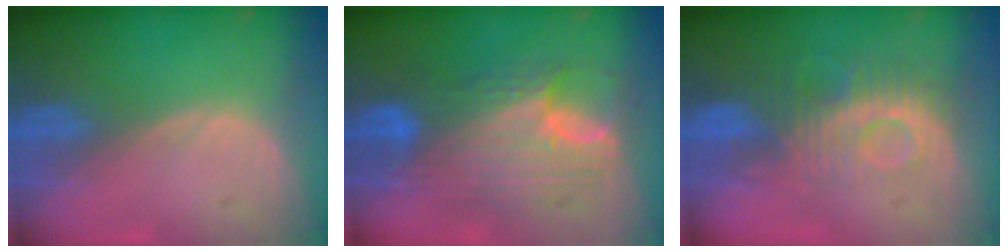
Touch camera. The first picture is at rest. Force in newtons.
{"total": 11.3, "press": 11.3, "slide": 1.2}
{"total": 9.3, "press": 8.2, "slide": 4.3}